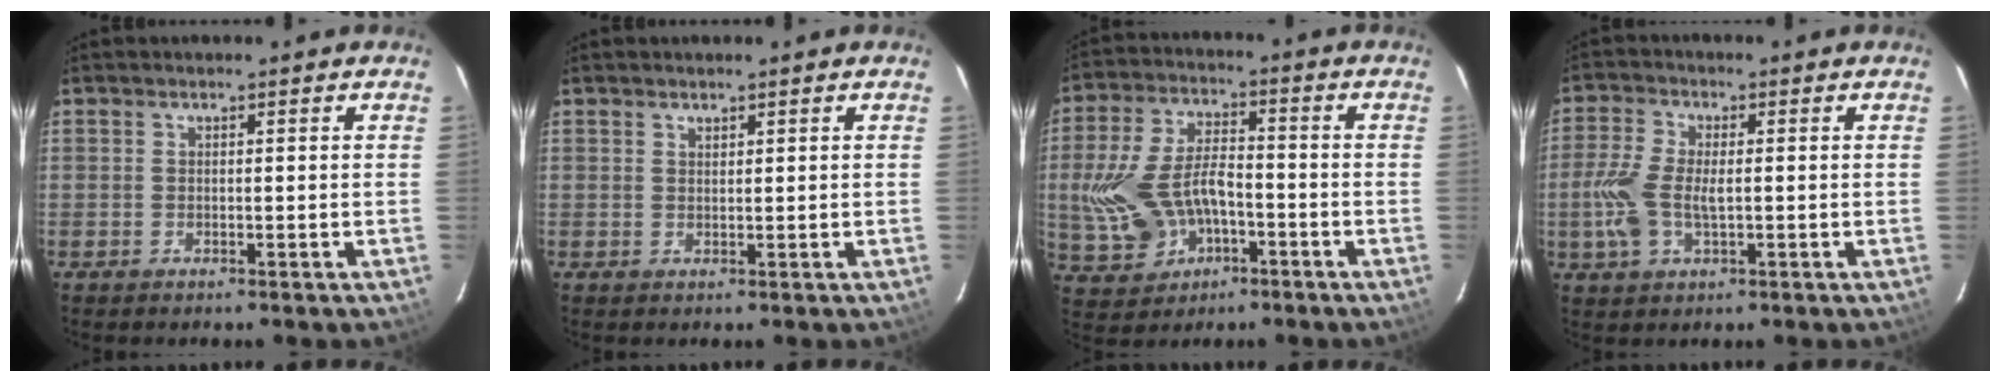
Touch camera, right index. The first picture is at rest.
{"total": 0.8, "force": [0.7, 0.4, 0.2], "torque": [-0.003, 0.002, 0.014]}
{"total": 13.4, "force": [-3.6, 8.3, 9.8], "torque": [-0.222, 0.007, -0.049]}
{"total": 7.5, "force": [-1.1, 3.8, 6.4], "torque": [-0.153, 0.003, -0.021]}